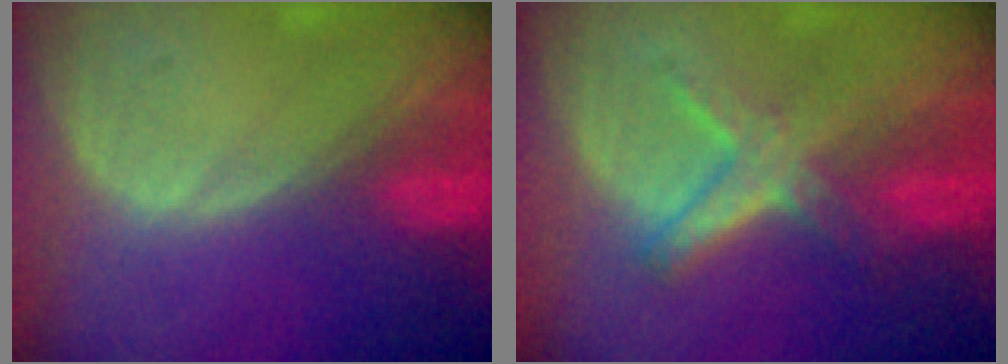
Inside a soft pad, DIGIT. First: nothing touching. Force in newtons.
{"total": 5.7, "press": 5.4, "slide": 1.7}